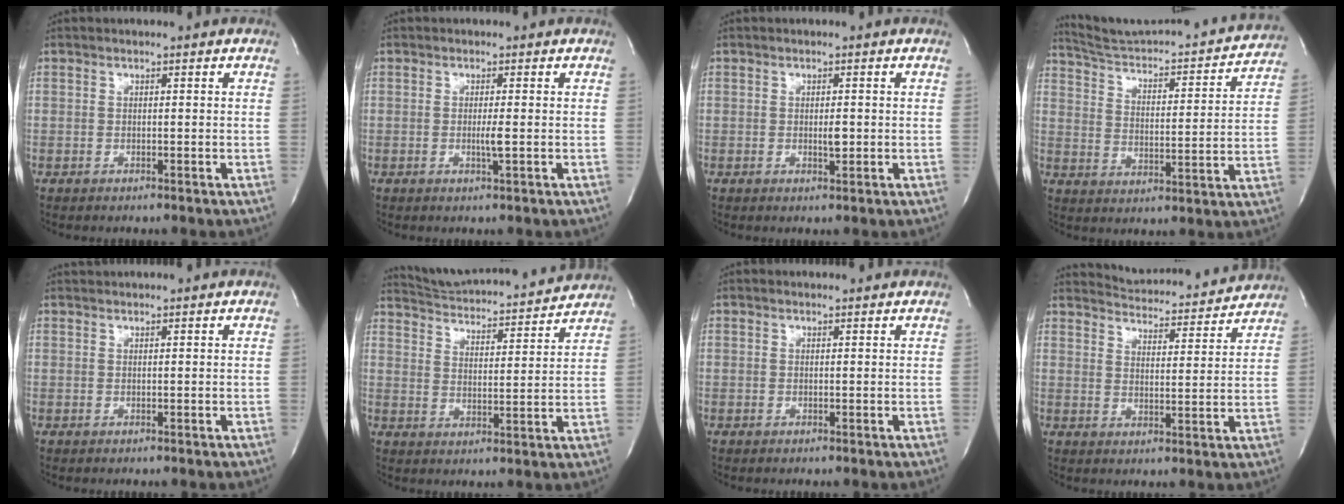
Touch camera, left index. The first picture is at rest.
{"total": 1.6, "force": [-0.4, -0.3, 1.5], "torque": [-0.032, -0.008, -0.008]}
{"total": 1.4, "force": [-0.3, 0.4, 1.3], "torque": [-0.021, -0.005, -0.004]}
{"total": 20.5, "force": [19.4, 2.4, 6.2], "torque": [-0.086, -0.037, 0.260]}
{"total": 0.8, "force": [0.8, -0.2, -0.2], "torque": [0.001, 0.012, 0.022]}
{"total": 17.4, "force": [16.7, 2.1, 4.5], "torque": [-0.070, -0.004, 0.236]}
{"total": 0.7, "force": [0.6, 0.2, -0.2], "torque": [-0.009, 0.001, 0.008]}
{"total": 14.4, "force": [14.0, 1.9, 2.5], "torque": [-0.034, -0.008, 0.180]}